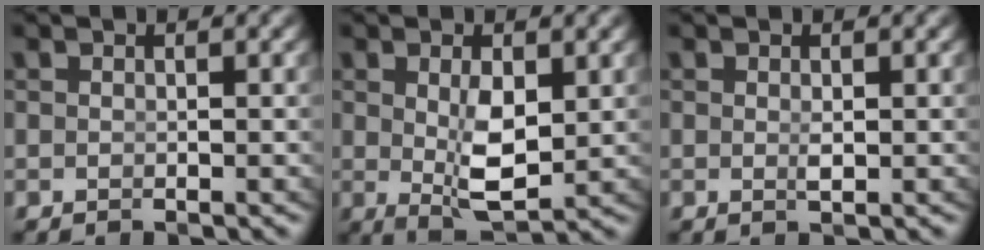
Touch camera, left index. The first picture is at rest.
{"total": 4.7, "force": [0.1, 1.8, 4.3], "torque": [-0.072, -0.021, 0.016]}
{"total": 0.7, "force": [0.0, -0.1, 0.6], "torque": [-0.014, -0.008, 0.007]}